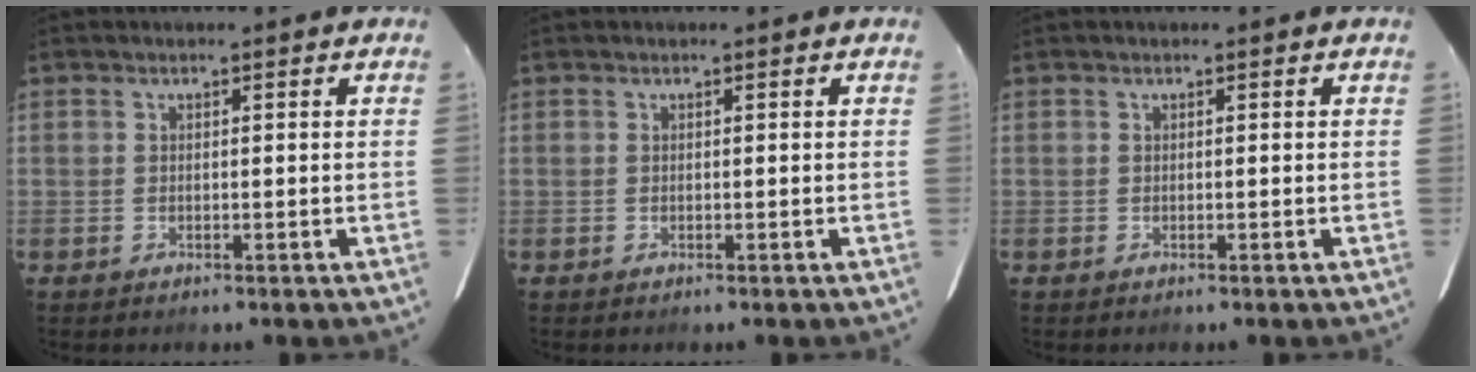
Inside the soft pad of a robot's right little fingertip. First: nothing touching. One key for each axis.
{"total": 0.0}
{"total": 0.0}